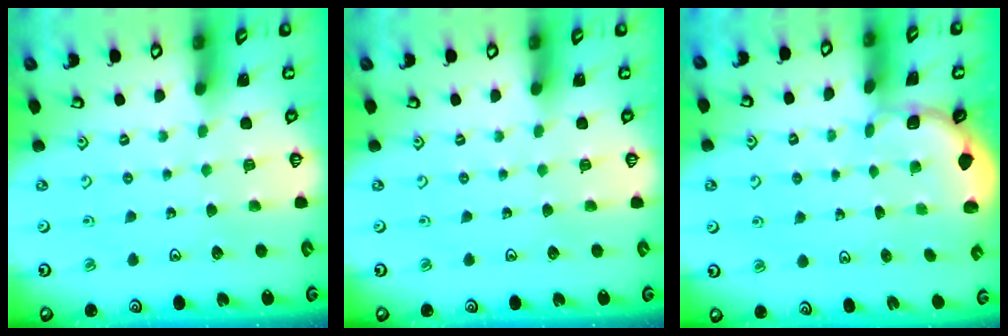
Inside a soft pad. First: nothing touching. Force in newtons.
{"total": 0.0}
{"total": 1.8, "press": 1.6, "slide": 0.7}